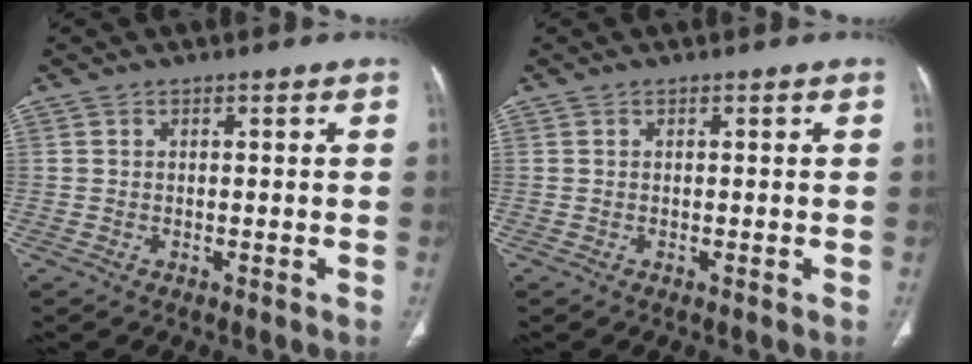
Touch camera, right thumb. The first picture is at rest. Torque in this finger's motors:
{"motor_torque": [-0.16, 0.19, 0.00, 0.00, 0.00]}